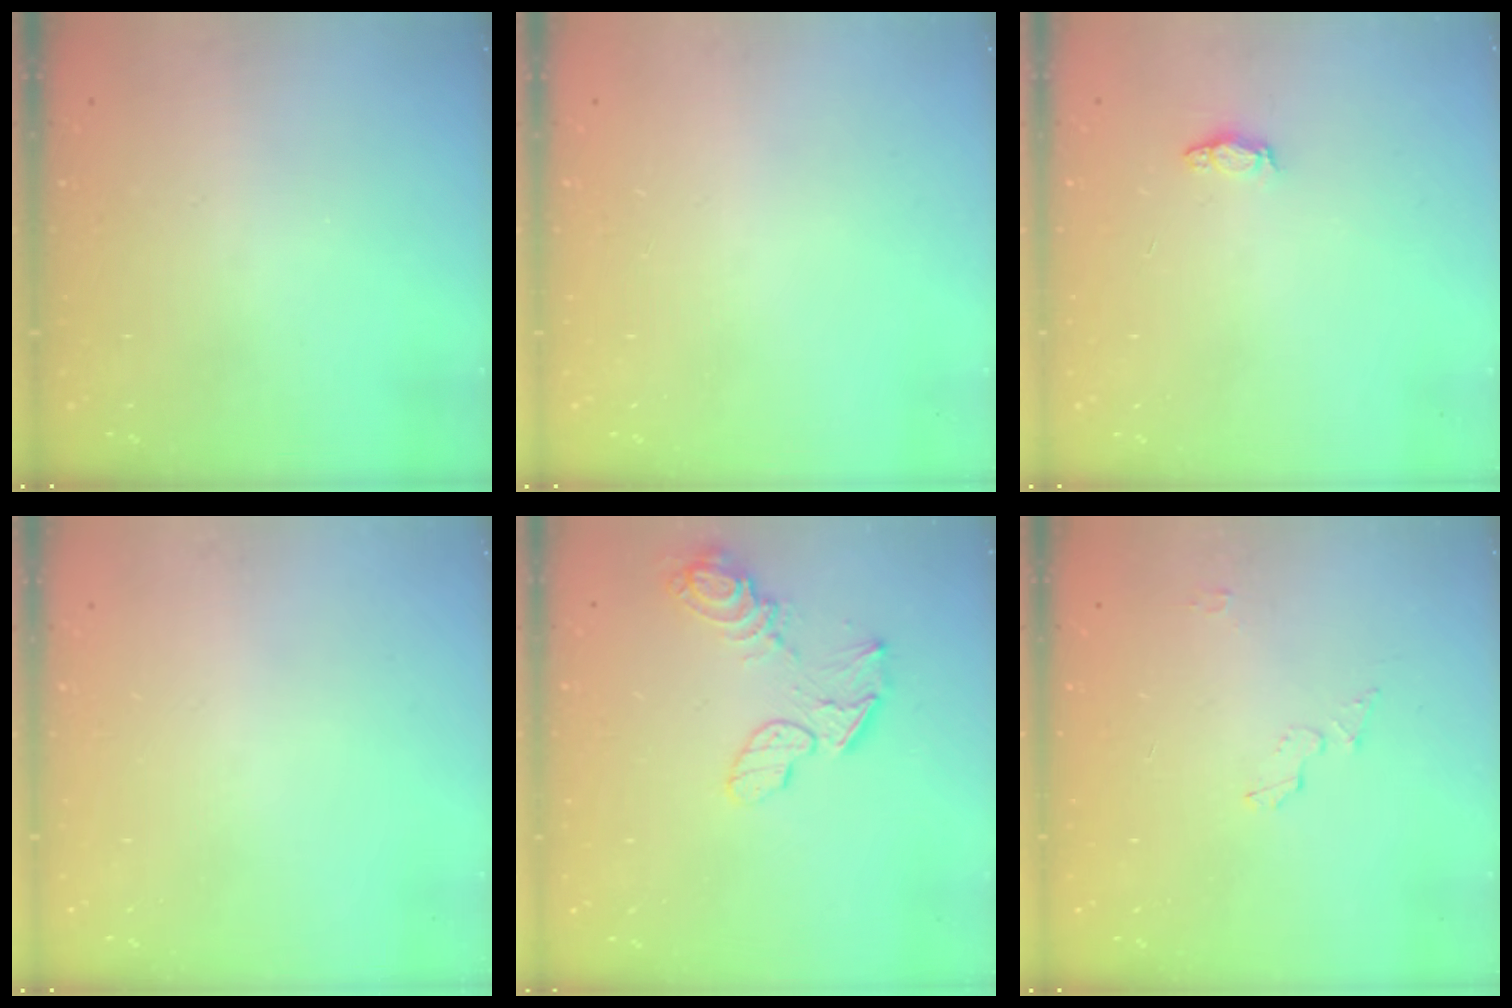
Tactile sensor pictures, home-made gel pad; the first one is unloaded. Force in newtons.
{"total": 0.0}
{"total": 3.0, "press": 2.9, "slide": 0.4}
{"total": 0.0}
{"total": 10.6, "press": 10.4, "slide": 2.1}
{"total": 4.0, "press": 4.0, "slide": 0.3}